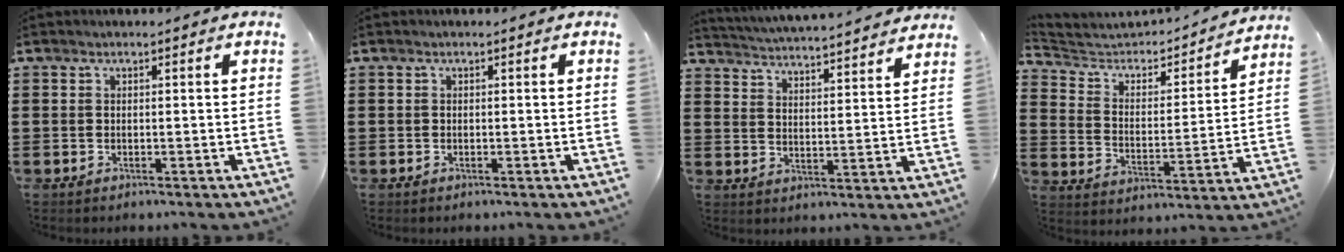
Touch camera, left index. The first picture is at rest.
{"total": 0.0}
{"total": 4.1, "force": [4.0, -0.5, 0.1], "torque": [-0.026, -0.035, 0.065]}
{"total": 3.9, "force": [3.6, 1.5, 0.8], "torque": [-0.046, -0.031, 0.050]}